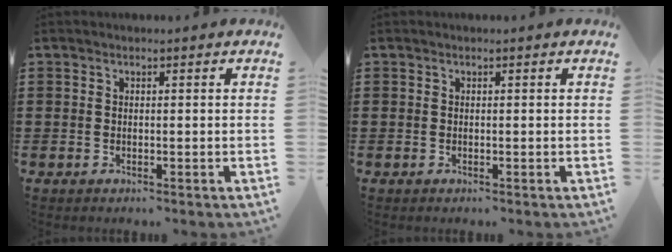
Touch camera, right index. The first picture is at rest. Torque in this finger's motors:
{"motor_torque": [0.26, 0.49, 0.00, 0.00]}